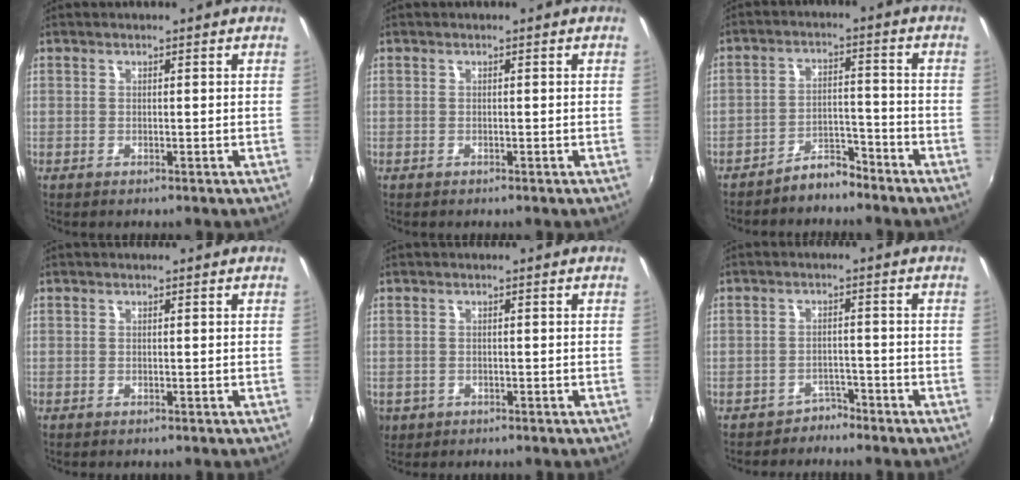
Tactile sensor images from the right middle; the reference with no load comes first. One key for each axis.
{"total": 0.0}
{"total": 5.0, "fx": -4.7, "fy": 1.4, "fz": 1.1, "tx": -0.025, "ty": 0.016, "tz": -0.073}
{"total": 0.0}
{"total": 3.9, "fx": -1.1, "fy": 3.4, "fz": 1.6, "tx": -0.038, "ty": -0.007, "tz": -0.013}
{"total": 2.7, "fx": -2.4, "fy": 1.2, "fz": -0.4, "tx": 0.007, "ty": 0.010, "tz": -0.040}